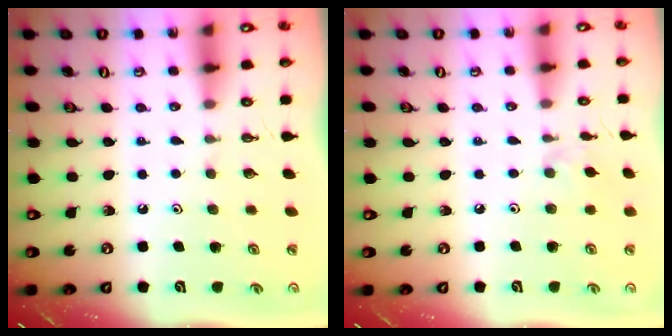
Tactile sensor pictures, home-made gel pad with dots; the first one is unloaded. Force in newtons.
{"total": 2.1, "press": 2.0, "slide": 0.4}